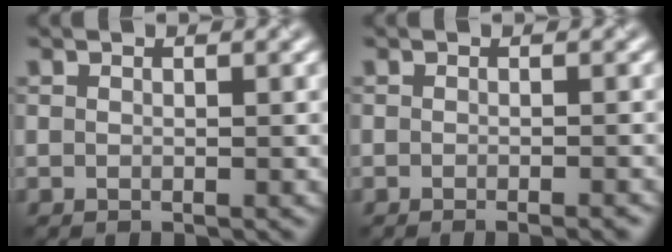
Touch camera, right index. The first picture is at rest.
{"total": 1.5, "force": [-1.0, 0.3, 1.1], "torque": [-0.006, -0.002, -0.015]}